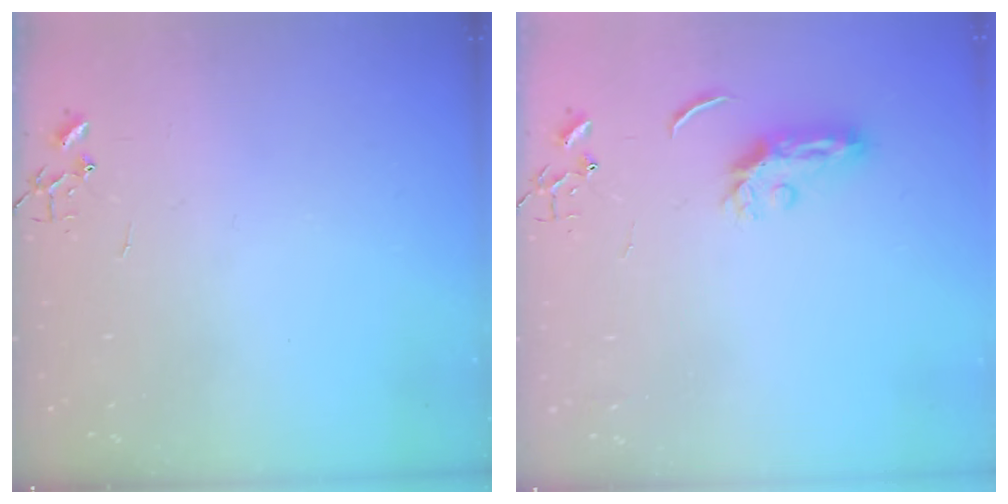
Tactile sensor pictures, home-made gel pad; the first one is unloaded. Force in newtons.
{"total": 5.6, "press": 5.6, "slide": 0.5}